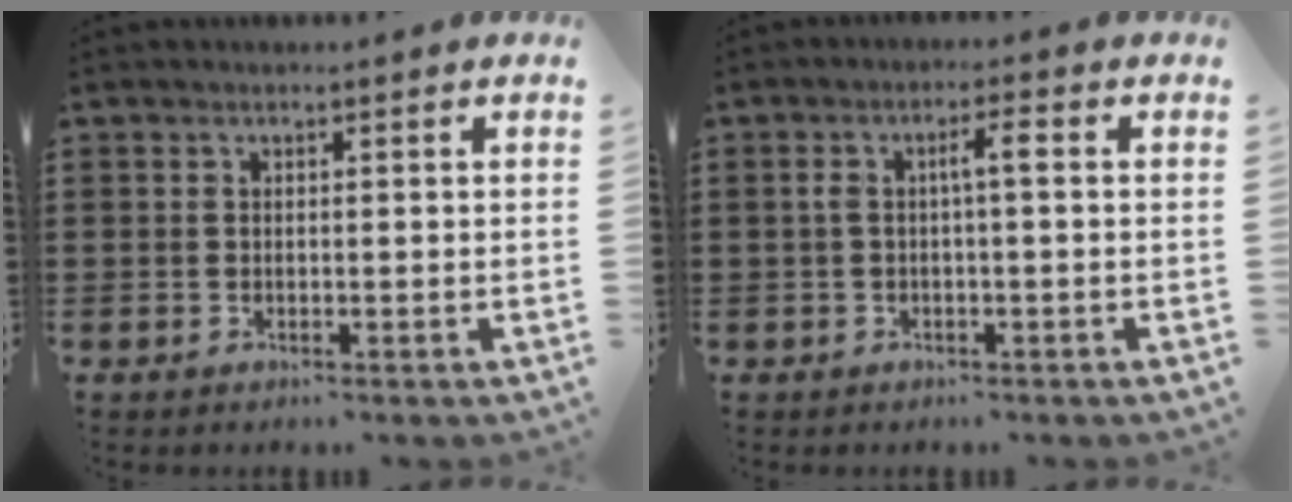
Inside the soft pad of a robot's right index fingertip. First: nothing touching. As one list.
[{"total": 3.0, "force": [0.0, 0.5, 3.0], "torque": [-0.058, 0.008, -0.004]}]